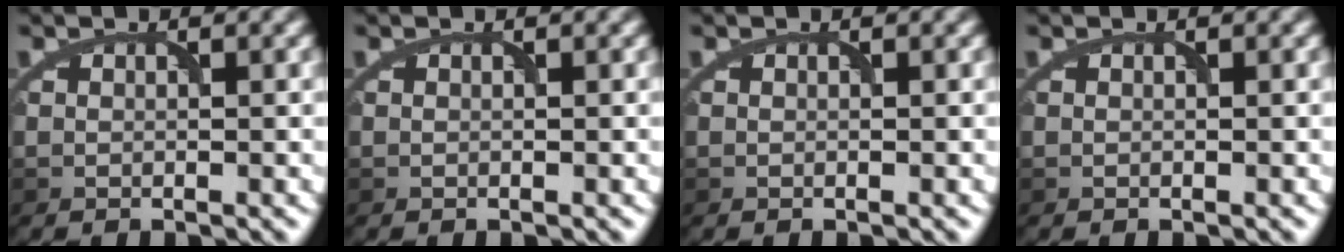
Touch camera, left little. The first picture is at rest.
{"total": 0.0}
{"total": 0.0}
{"total": 0.0}